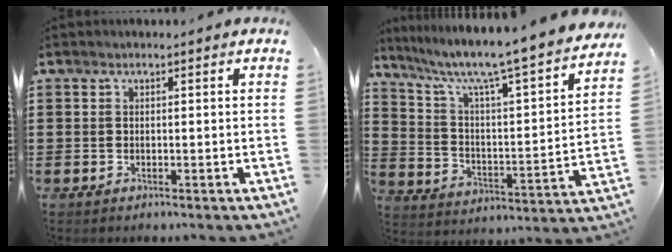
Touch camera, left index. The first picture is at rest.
{"total": 6.1, "force": [5.1, 0.0, 3.4], "torque": [-0.092, -0.055, 0.074]}